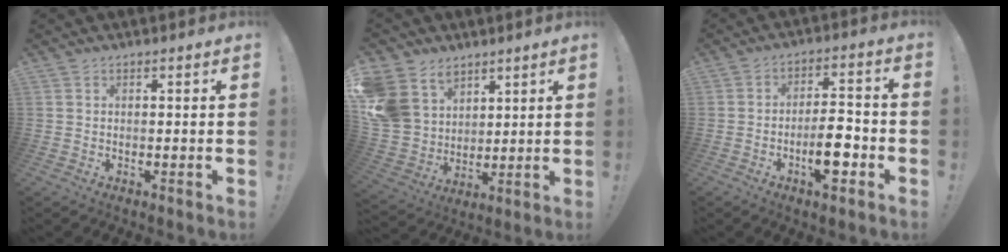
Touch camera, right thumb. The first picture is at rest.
{"total": 13.4, "force": [7.0, 10.3, 4.9], "torque": [-0.106, -0.043, 0.146]}
{"total": 10.8, "force": [-4.4, 3.7, 9.1], "torque": [-0.155, 0.018, -0.077]}